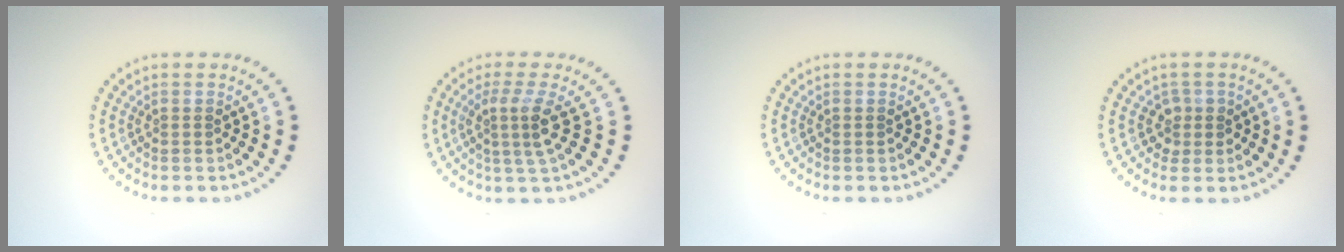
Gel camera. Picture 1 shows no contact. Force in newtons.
{"total": 3.1, "press": 2.2, "slide": 2.1}
{"total": 0.0}
{"total": 1.3, "press": 1.1, "slide": 0.7}